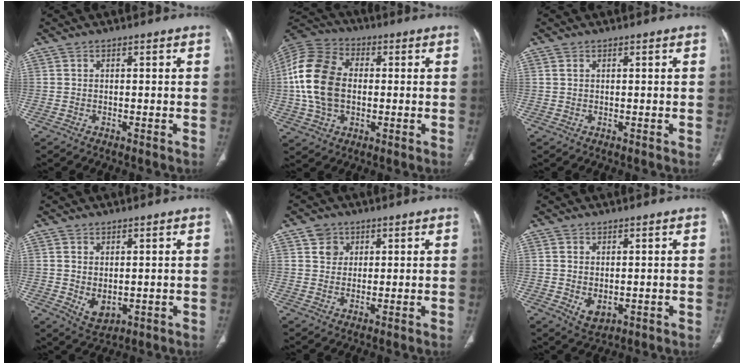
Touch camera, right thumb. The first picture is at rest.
{"total": 16.5, "force": [0.1, 11.3, 12.0], "torque": [-0.235, 0.021, -0.001]}
{"total": 0.7, "force": [0.4, 0.3, 0.5], "torque": [-0.014, 0.007, 0.011]}
{"total": 4.4, "force": [0.0, 2.9, 3.3], "torque": [-0.050, -0.009, 0.017]}
{"total": 3.7, "force": [1.8, 3.1, 0.9], "torque": [0.001, -0.009, 0.030]}
{"total": 3.5, "force": [-0.3, 2.3, 2.6], "torque": [-0.040, -0.008, 0.010]}